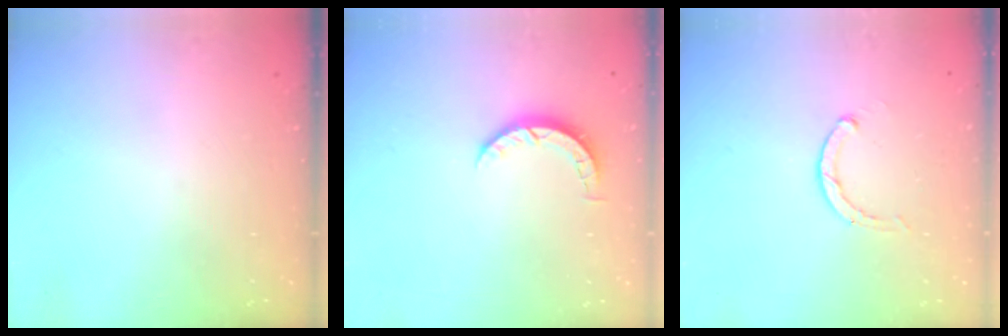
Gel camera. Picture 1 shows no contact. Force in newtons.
{"total": 3.3, "press": 3.3, "slide": 0.4}
{"total": 2.3, "press": 2.3, "slide": 0.3}